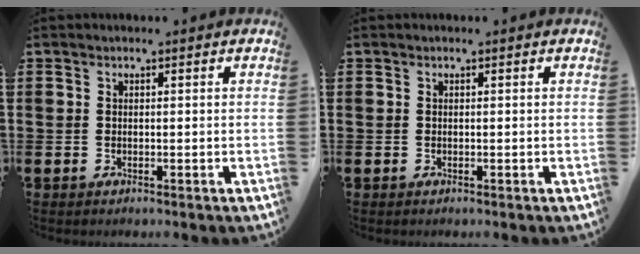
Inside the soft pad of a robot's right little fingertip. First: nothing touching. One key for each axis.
{"total": 0.0}